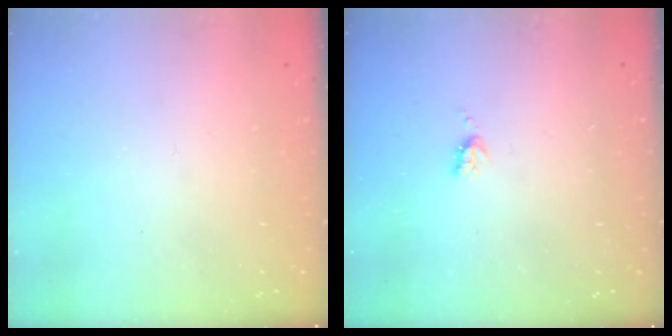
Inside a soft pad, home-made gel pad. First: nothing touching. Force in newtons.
{"total": 3.3, "press": 3.3, "slide": 0.6}